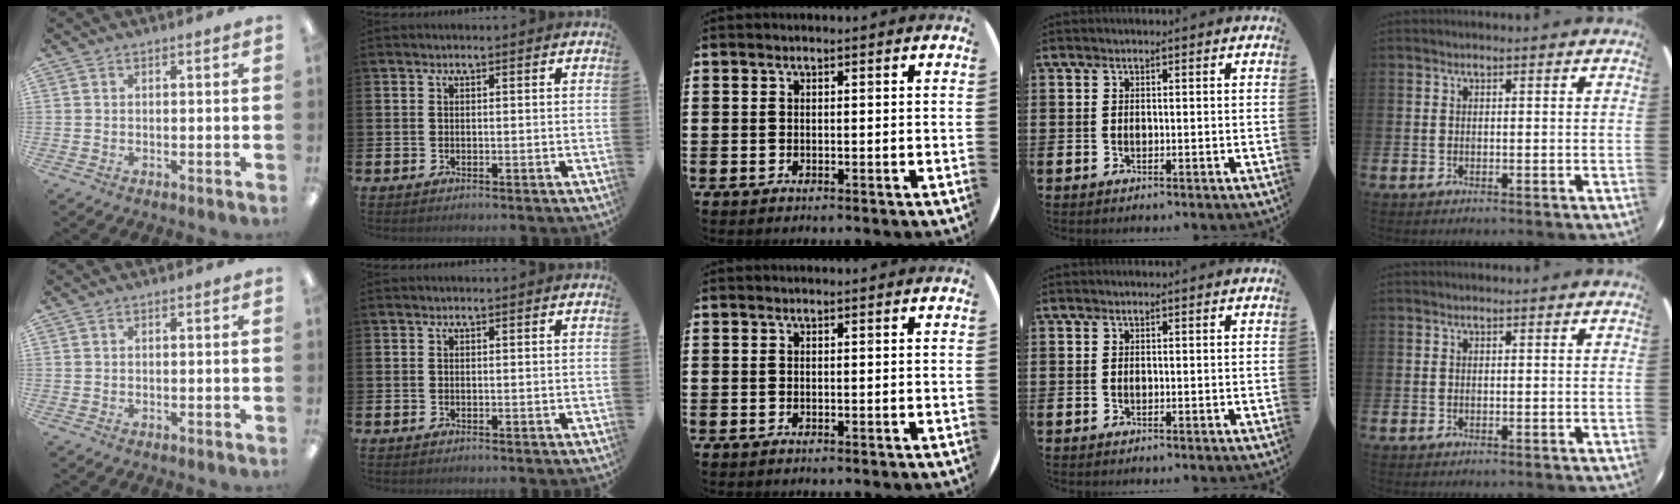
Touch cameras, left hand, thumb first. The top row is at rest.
{}